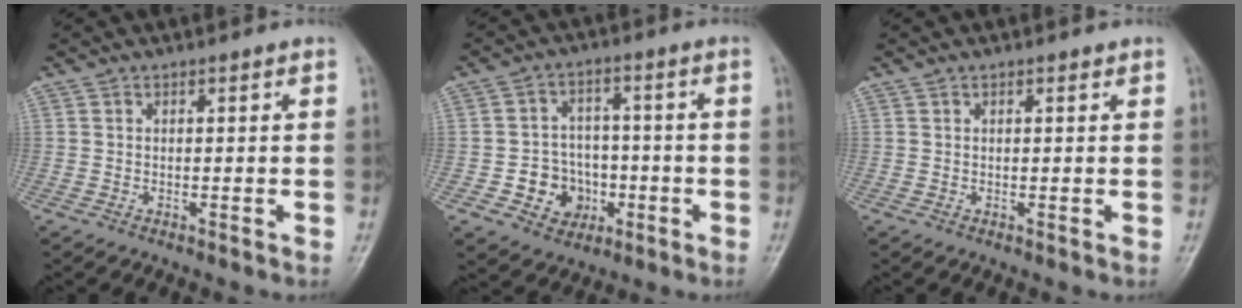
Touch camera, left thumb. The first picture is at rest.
{"total": 8.8, "force": [-2.6, 7.7, 3.4], "torque": [-0.011, 0.024, -0.040]}
{"total": 0.7, "force": [0.5, 0.3, 0.4], "torque": [-0.006, -0.001, 0.005]}